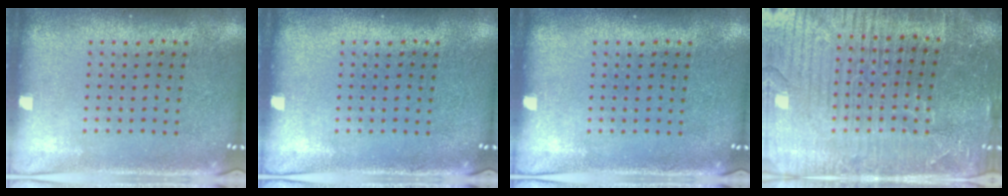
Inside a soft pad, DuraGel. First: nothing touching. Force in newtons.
{"total": 0.0}
{"total": 0.0}
{"total": 5.1, "press": 4.6, "slide": 2.1}